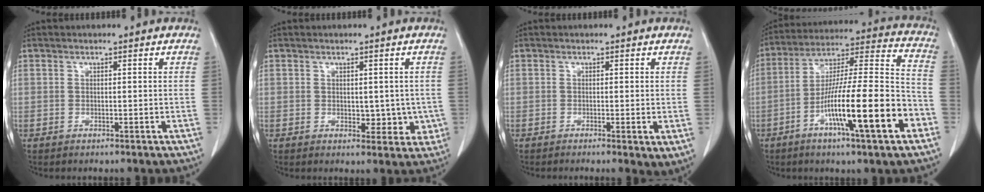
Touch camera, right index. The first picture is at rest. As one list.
[{"total": 4.1, "force": [-0.2, 2.6, 3.2], "torque": [-0.025, -0.003, 0.005]}, {"total": 2.5, "force": [-0.6, 0.4, 2.4], "torque": [-0.032, -0.009, -0.009]}, {"total": 19.6, "force": [-7.9, 1.3, 17.9], "torque": [-0.291, -0.008, -0.133]}]